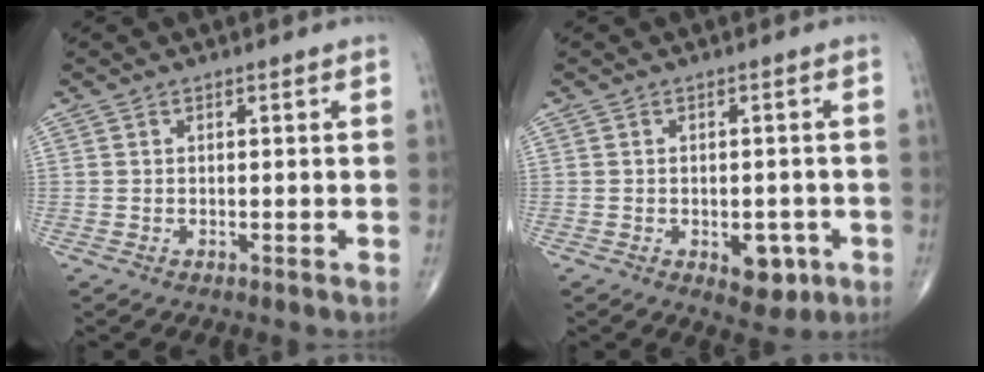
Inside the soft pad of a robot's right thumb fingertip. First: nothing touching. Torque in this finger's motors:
{"motor_torque": [1.33, 0.95, 0.18, -0.41, 0.14]}